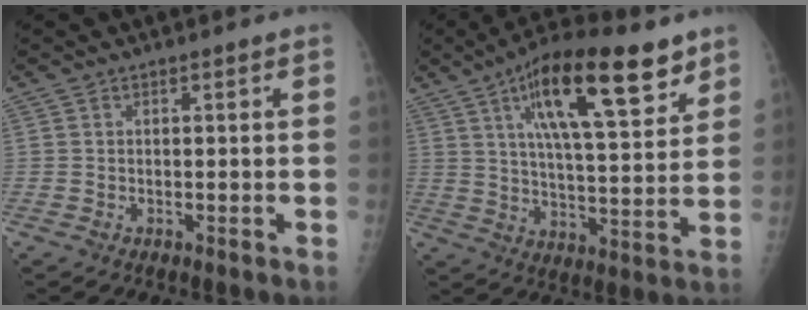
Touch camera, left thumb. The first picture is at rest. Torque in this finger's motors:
{"motor_torque": [0.40, 0.54, 1.34, -1.02, 0.13]}